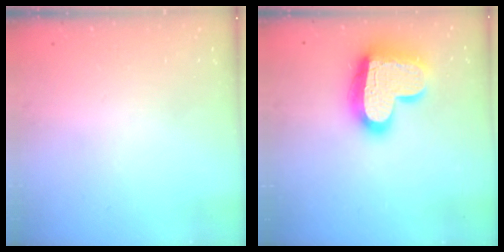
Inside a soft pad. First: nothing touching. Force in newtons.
{"total": 20.2, "press": 20.1, "slide": 1.7}